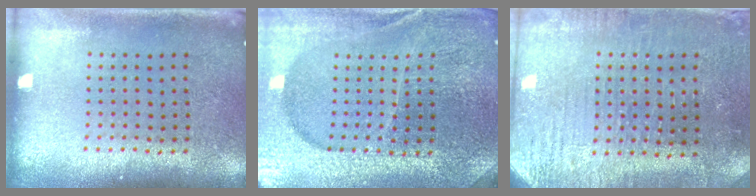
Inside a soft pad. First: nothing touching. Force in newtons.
{"total": 4.9, "press": 4.5, "slide": 1.8}
{"total": 3.0, "press": 2.9, "slide": 0.6}